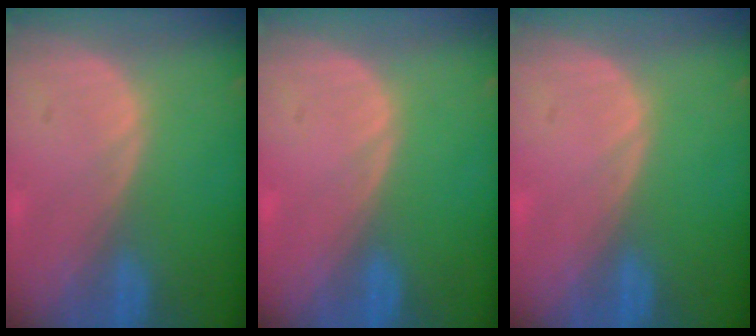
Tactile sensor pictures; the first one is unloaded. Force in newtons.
{"total": 0.0}
{"total": 0.0}